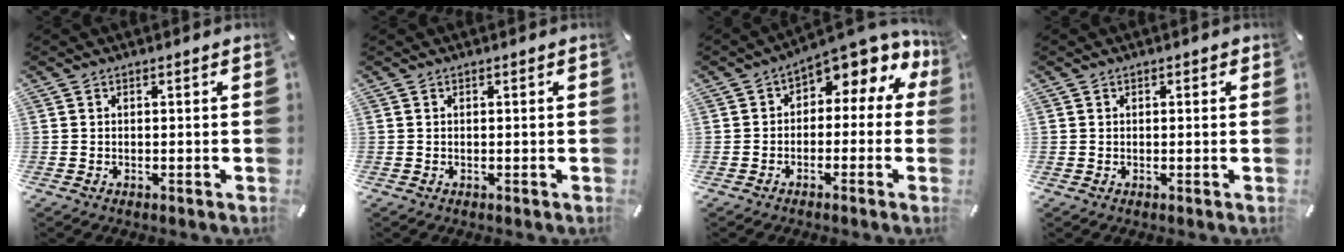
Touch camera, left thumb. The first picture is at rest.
{"total": 0.0}
{"total": 6.0, "force": [3.7, 3.2, 3.5], "torque": [-0.058, -0.039, 0.063]}
{"total": 1.4, "force": [0.4, 1.3, -0.1], "torque": [0.009, -0.001, 0.003]}